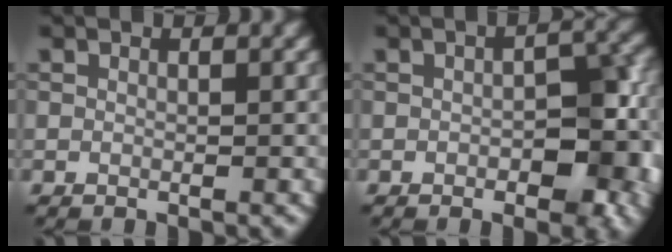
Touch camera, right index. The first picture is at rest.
{"total": 6.3, "force": [-1.6, 3.1, 5.3], "torque": [-0.055, 0.006, -0.023]}